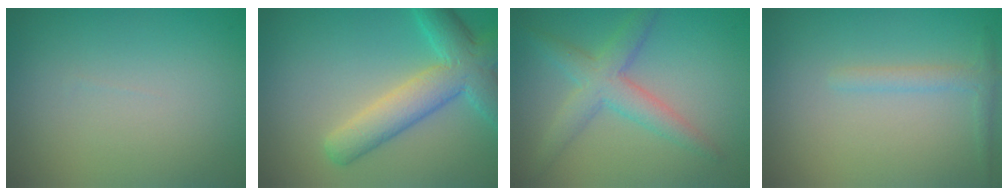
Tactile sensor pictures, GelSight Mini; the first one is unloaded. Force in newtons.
{"total": 6.1, "press": 6.1, "slide": 0.3}
{"total": 3.8, "press": 3.8, "slide": 0.1}
{"total": 1.4, "press": 1.4, "slide": 0.1}